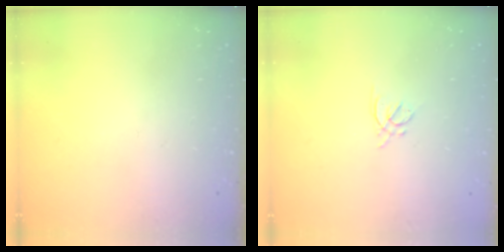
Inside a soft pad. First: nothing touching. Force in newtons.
{"total": 2.5, "press": 2.4, "slide": 0.6}